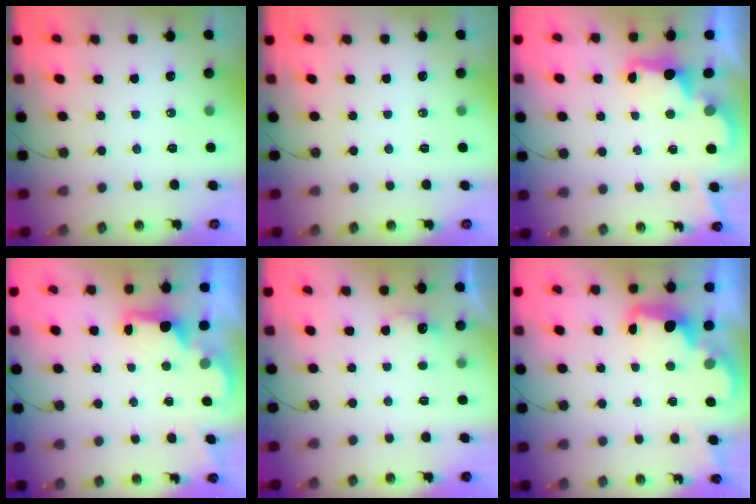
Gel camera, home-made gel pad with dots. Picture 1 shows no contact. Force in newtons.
{"total": 0.0}
{"total": 2.7, "press": 2.6, "slide": 0.8}
{"total": 2.8, "press": 2.8, "slide": 0.5}
{"total": 5.1, "press": 5.0, "slide": 1.2}
{"total": 2.8, "press": 2.7, "slide": 0.7}